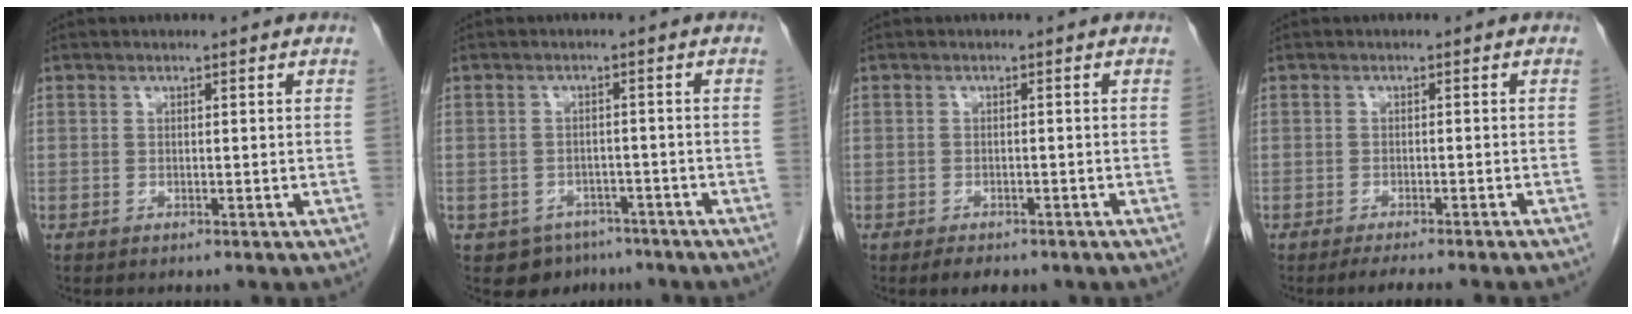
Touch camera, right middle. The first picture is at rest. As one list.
[{"total": 5.4, "force": [-4.0, 3.5, 0.5], "torque": [0.008, 0.011, -0.053]}, {"total": 3.7, "force": [-2.8, 1.5, 1.9], "torque": [-0.024, -0.004, -0.031]}, {"total": 6.5, "force": [-5.6, -0.3, 3.3], "torque": [-0.028, -0.007, -0.078]}]